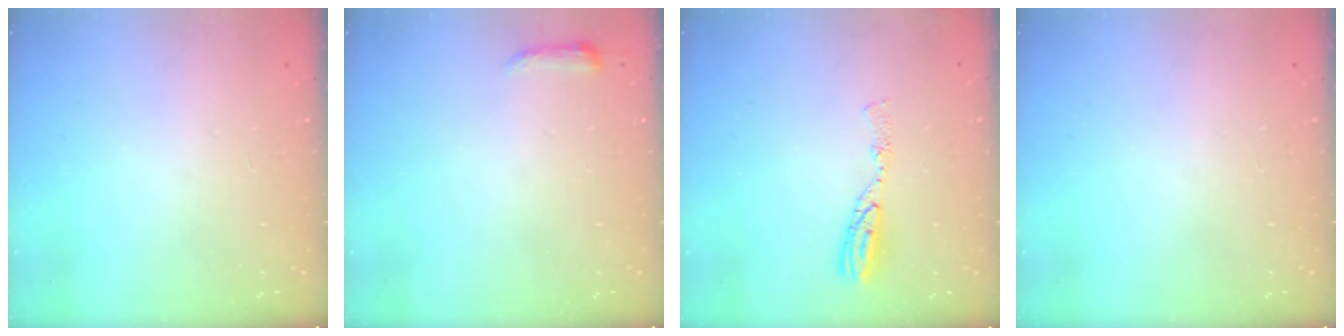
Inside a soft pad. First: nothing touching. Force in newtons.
{"total": 3.2, "press": 3.2, "slide": 0.7}
{"total": 6.8, "press": 6.8, "slide": 0.6}
{"total": 0.0}